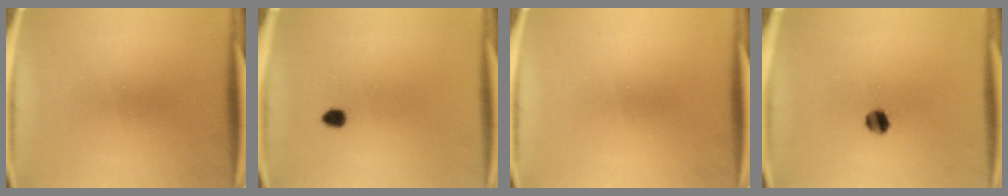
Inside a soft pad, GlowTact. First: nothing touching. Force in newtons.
{"total": 1.8}
{"total": 0.0}
{"total": 3.8}